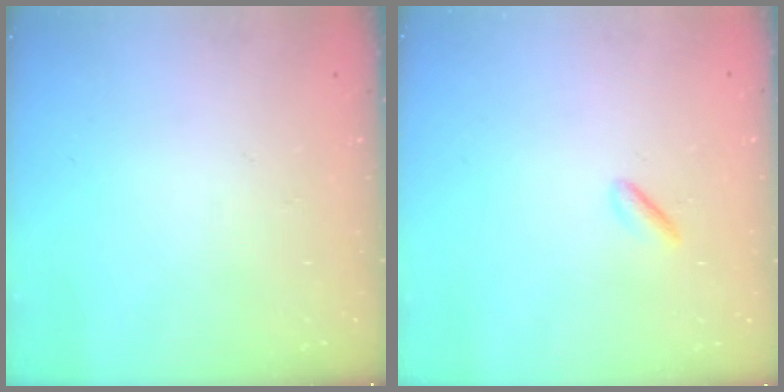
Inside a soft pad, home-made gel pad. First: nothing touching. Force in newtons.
{"total": 1.2, "press": 1.1, "slide": 0.5}